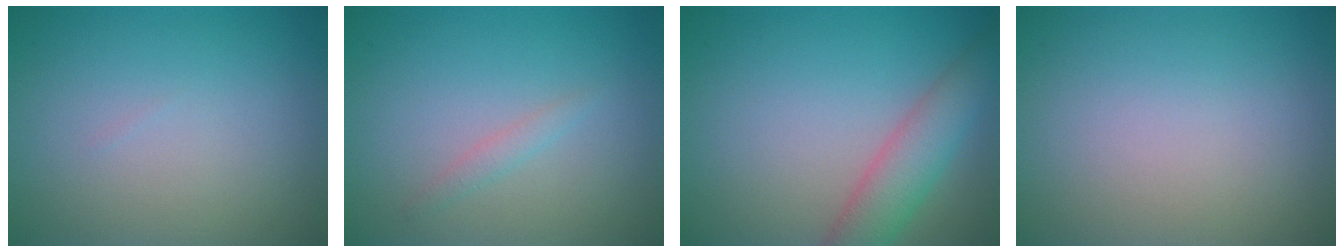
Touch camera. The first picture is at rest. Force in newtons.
{"total": 0.9, "press": 0.8, "slide": 0.0}
{"total": 4.3, "press": 4.3, "slide": 0.3}
{"total": 0.0}